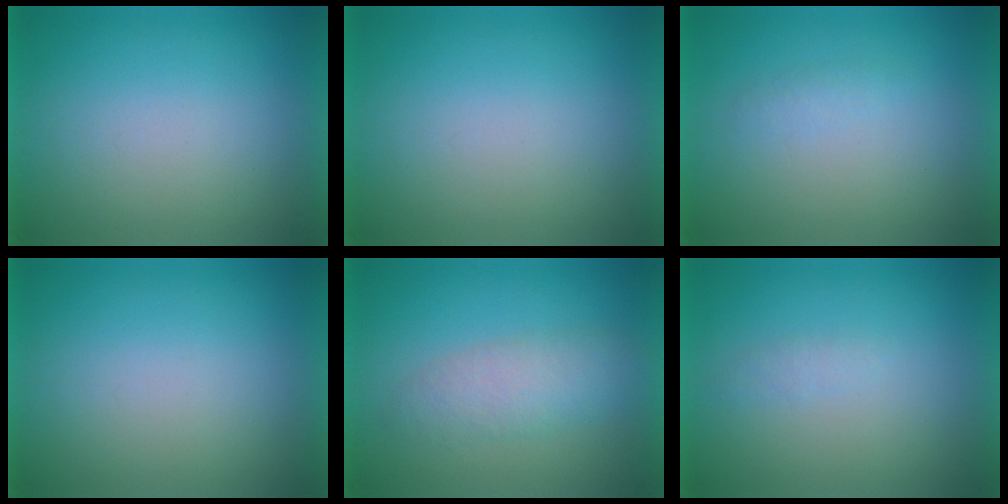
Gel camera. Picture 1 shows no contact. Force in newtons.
{"total": 0.0}
{"total": 1.3}
{"total": 0.0}
{"total": 3.2}
{"total": 1.2}